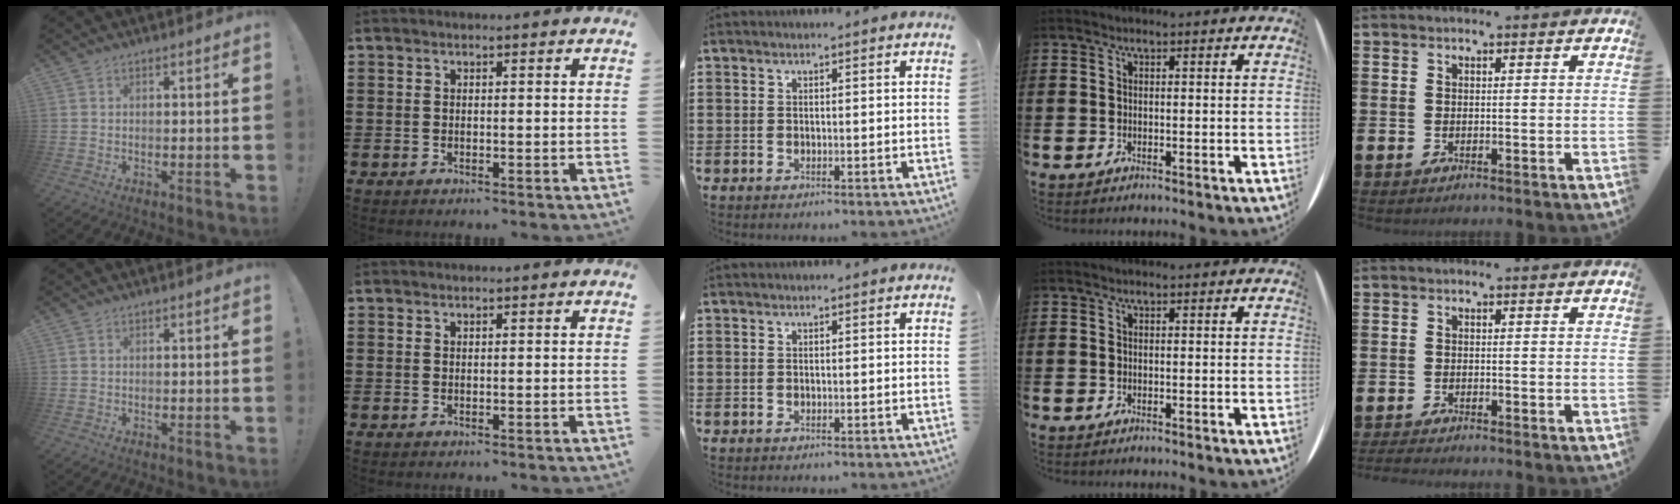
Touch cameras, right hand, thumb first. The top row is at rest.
{"little": {"total": 0.9, "force": [-0.8, 0.0, 0.2], "torque": [-0.005, -0.001, -0.017]}}